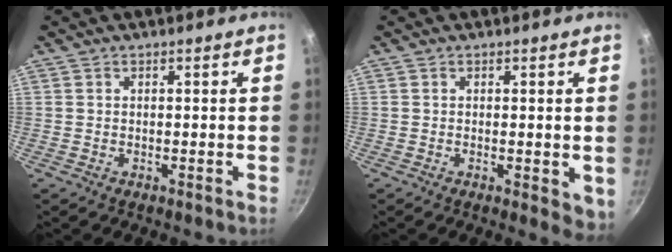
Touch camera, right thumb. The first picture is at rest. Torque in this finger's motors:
{"motor_torque": [-0.01, 0.27, -0.08, -0.18, -0.02]}